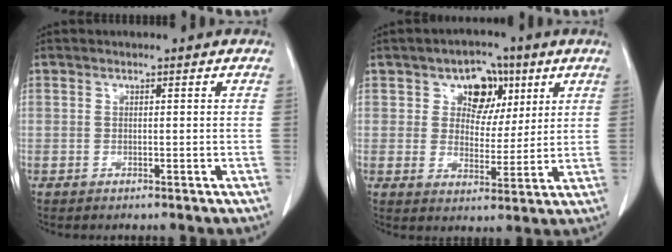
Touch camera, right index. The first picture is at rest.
{"total": 7.2, "force": [3.3, 5.2, 3.8], "torque": [-0.043, 0.016, 0.050]}